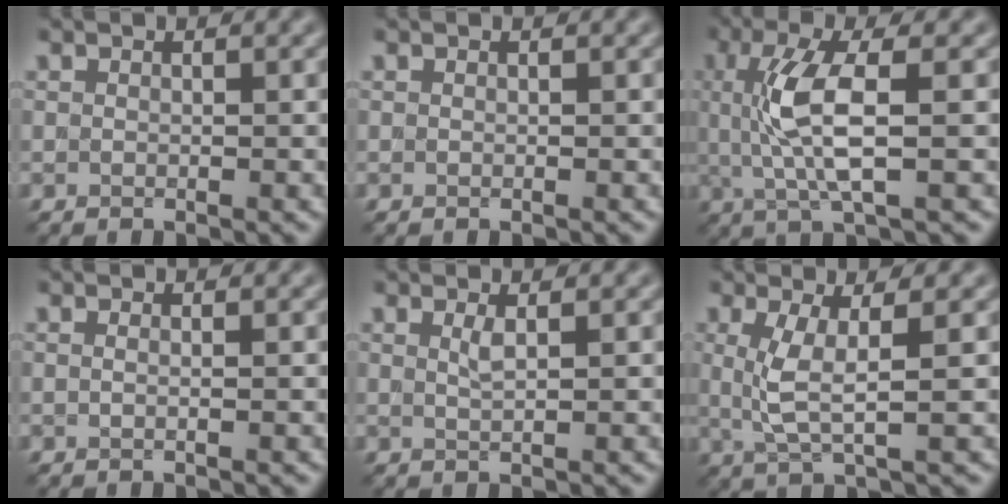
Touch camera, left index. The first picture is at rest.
{"total": 0.0}
{"total": 5.9, "force": [0.4, 1.6, 5.7], "torque": [-0.125, -0.001, 0.010]}
{"total": 0.7, "force": [0.1, 0.3, 0.6], "torque": [-0.009, -0.004, -0.005]}
{"total": 1.1, "force": [0.5, 0.2, 1.0], "torque": [-0.020, -0.001, 0.008]}
{"total": 3.5, "force": [0.5, 0.7, 3.4], "torque": [-0.073, -0.002, 0.014]}